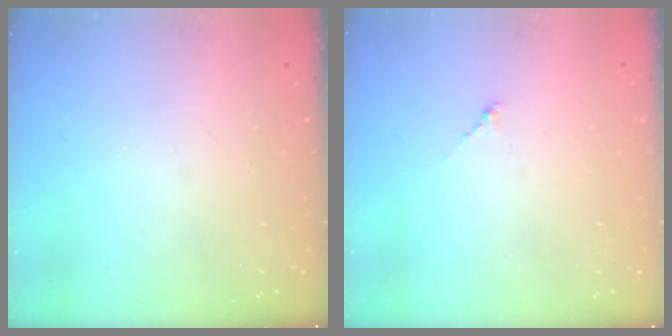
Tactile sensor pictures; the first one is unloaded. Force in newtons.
{"total": 0.8, "press": 0.6, "slide": 0.4}